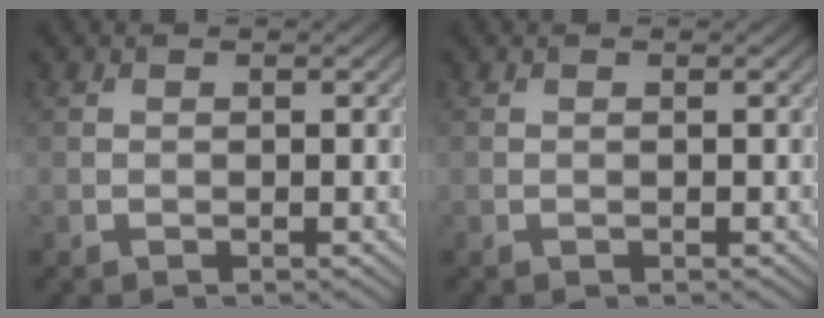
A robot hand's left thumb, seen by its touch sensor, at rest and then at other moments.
{"total": 0.0}